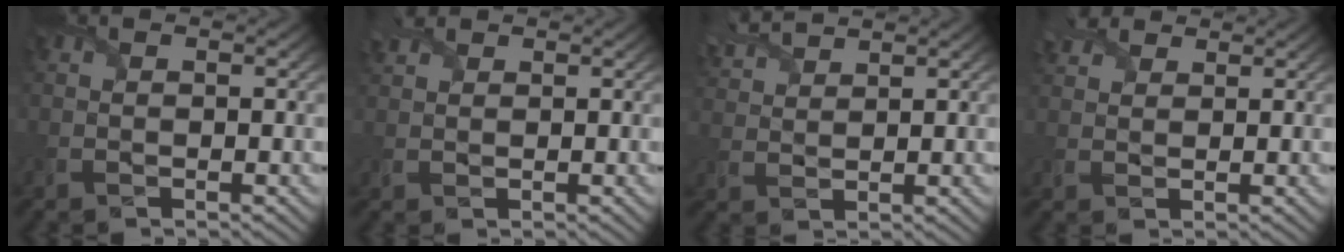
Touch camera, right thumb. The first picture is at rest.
{"total": 2.3, "force": [1.8, 1.1, 0.9], "torque": [-0.026, 0.011, 0.039]}
{"total": 5.0, "force": [4.4, 1.2, 2.1], "torque": [-0.060, 0.018, 0.090]}
{"total": 3.3, "force": [2.6, 1.6, 1.4], "torque": [-0.036, 0.013, 0.053]}